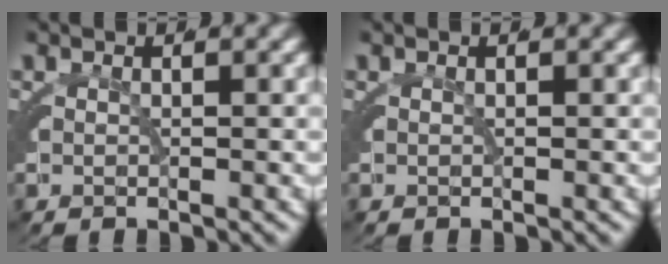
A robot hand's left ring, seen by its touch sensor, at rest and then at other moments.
{"total": 0.0}